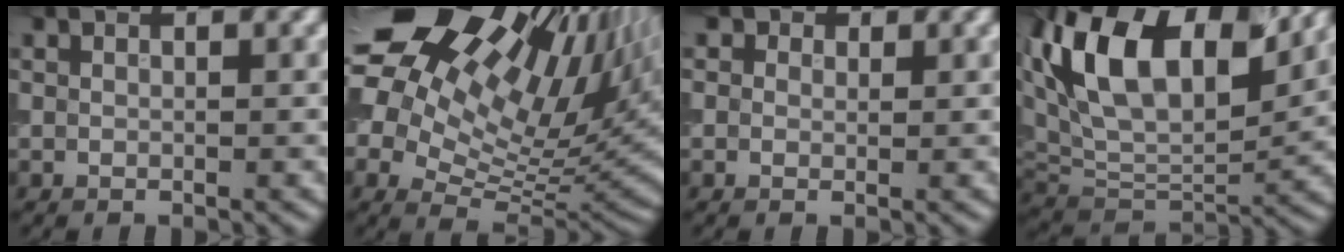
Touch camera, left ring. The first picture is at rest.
{"total": 20.6, "force": [10.7, 11.3, 13.5], "torque": [-0.253, 0.046, 0.184]}
{"total": 1.8, "force": [1.0, 1.3, 0.7], "torque": [-0.004, 0.007, -0.010]}
{"total": 13.8, "force": [5.5, 7.5, 10.2], "torque": [-0.190, 0.023, 0.098]}